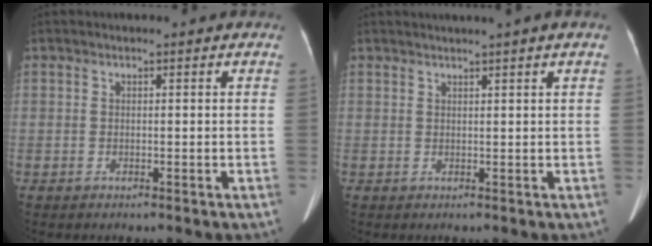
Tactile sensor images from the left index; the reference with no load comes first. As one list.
[{"total": 2.7, "force": [2.0, -0.7, 1.7], "torque": [-0.022, 0.016, 0.035]}]